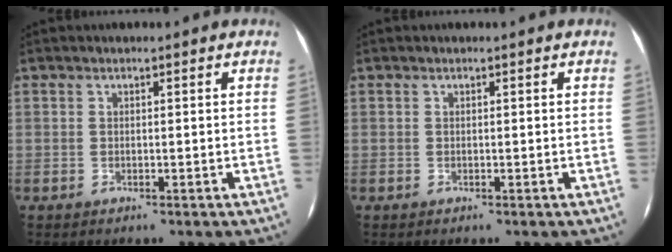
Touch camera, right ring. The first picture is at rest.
{"total": 0.0}